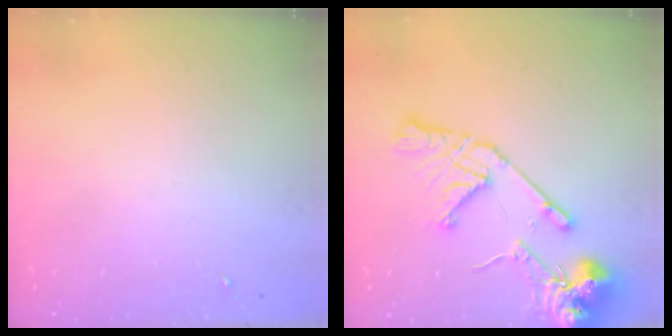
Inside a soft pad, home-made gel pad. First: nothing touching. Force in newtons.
{"total": 16.2, "press": 16.0, "slide": 2.5}